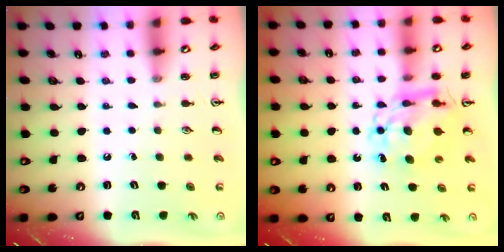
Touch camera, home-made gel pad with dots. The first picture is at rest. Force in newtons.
{"total": 10.0, "press": 9.9, "slide": 1.0}